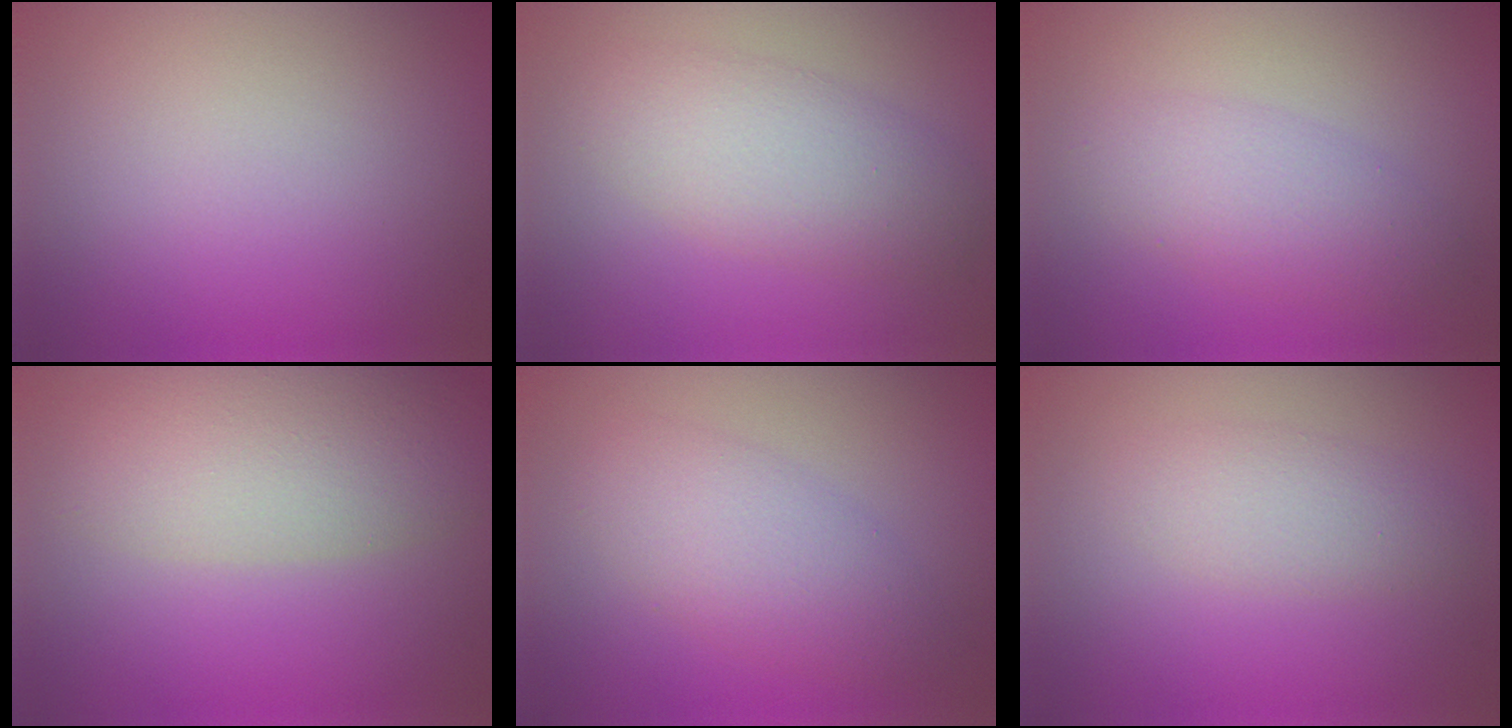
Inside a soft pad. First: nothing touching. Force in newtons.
{"total": 4.4, "press": 4.4, "slide": 0.2}
{"total": 2.9, "press": 2.9, "slide": 0.1}
{"total": 6.6, "press": 6.6, "slide": 0.3}
{"total": 3.8, "press": 3.8, "slide": 0.1}
{"total": 2.5, "press": 2.5, "slide": 0.1}